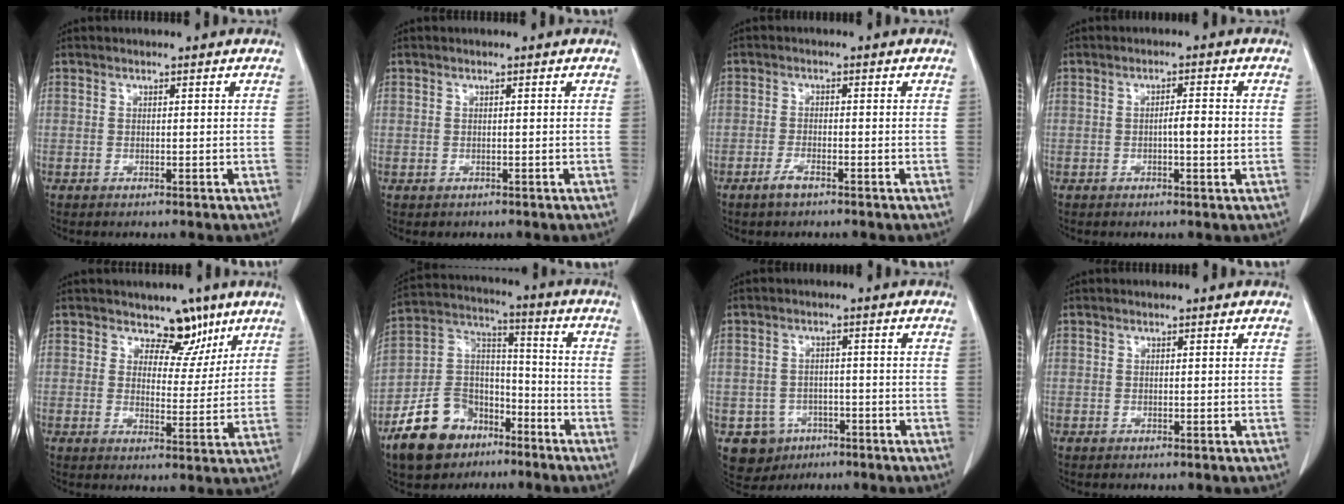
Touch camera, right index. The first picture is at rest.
{"total": 0.8, "force": [-0.1, 0.8, 0.0], "torque": [0.004, 0.006, -0.004]}
{"total": 2.3, "force": [-1.6, 0.5, 1.5], "torque": [-0.035, -0.001, -0.031]}
{"total": 3.1, "force": [-0.3, 0.4, 3.1], "torque": [-0.051, 0.001, -0.004]}
{"total": 5.5, "force": [4.0, 3.4, 1.7], "torque": [-0.003, -0.007, 0.059]}
{"total": 13.6, "force": [-8.7, 8.8, 5.6], "torque": [-0.122, 0.032, -0.153]}
{"total": 5.3, "force": [-2.6, 4.6, 0.8], "torque": [-0.012, 0.010, -0.031]}
{"total": 0.0}